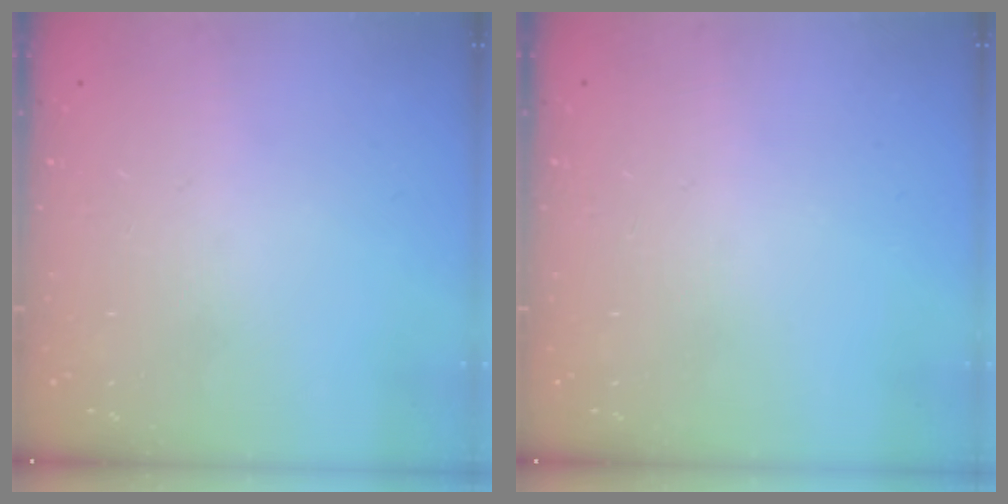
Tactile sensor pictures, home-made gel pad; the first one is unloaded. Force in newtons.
{"total": 0.0}